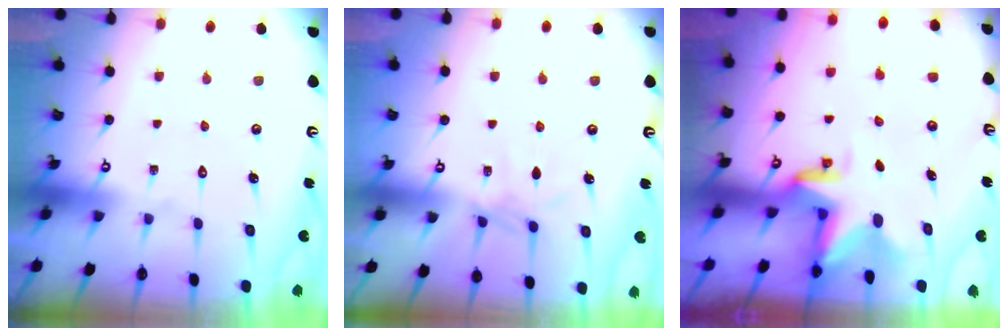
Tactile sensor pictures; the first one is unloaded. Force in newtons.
{"total": 6.1, "press": 6.0, "slide": 0.7}
{"total": 4.3, "press": 4.3, "slide": 0.1}